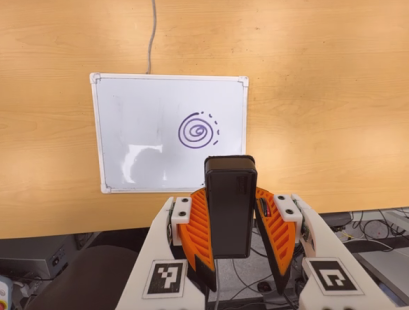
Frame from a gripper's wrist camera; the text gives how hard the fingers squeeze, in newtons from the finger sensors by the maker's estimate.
{"total": 7.1, "left": 6.4, "right": 7.9}